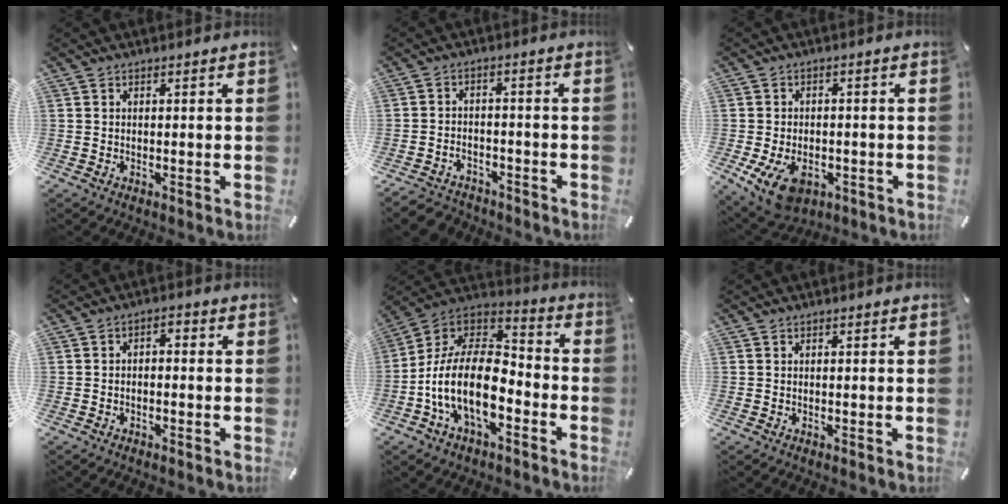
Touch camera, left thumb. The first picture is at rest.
{"total": 4.0, "force": [-3.1, 2.3, 1.1], "torque": [-0.030, 0.011, -0.063]}
{"total": 8.8, "force": [-3.5, 5.8, 5.6], "torque": [-0.109, 0.007, -0.060]}
{"total": 2.2, "force": [-1.7, 0.9, 1.2], "torque": [-0.020, 0.012, -0.034]}
{"total": 17.7, "force": [-7.2, 9.7, 12.9], "torque": [-0.274, 0.016, -0.130]}
{"total": 0.0}